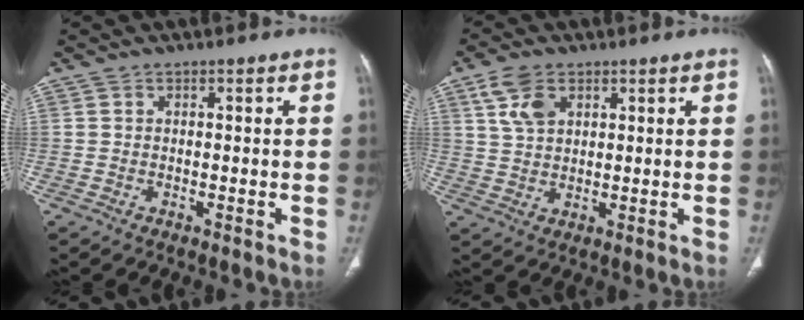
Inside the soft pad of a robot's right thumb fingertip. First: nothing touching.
{"total": 6.6, "force": [3.1, 4.0, 4.2], "torque": [-0.076, -0.005, 0.068]}